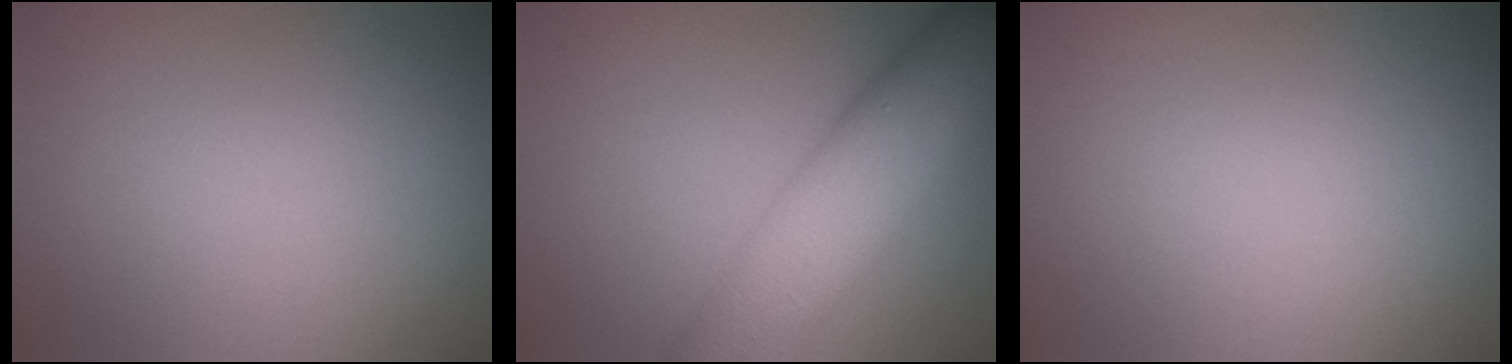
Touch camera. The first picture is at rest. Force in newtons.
{"total": 10.3, "press": 10.3, "slide": 0.6}
{"total": 0.0}